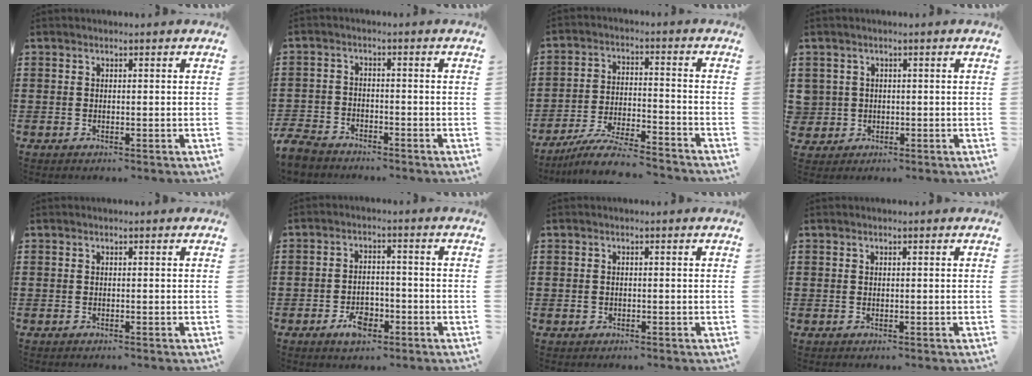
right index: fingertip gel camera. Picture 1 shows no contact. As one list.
[{"total": 4.0, "force": [-3.8, 0.9, 0.6], "torque": [-0.034, -0.006, -0.085]}, {"total": 7.8, "force": [-7.2, 0.1, 3.0], "torque": [-0.060, 0.001, -0.138]}, {"total": 2.2, "force": [0.0, 2.2, 0.0], "torque": [-0.012, 0.007, -0.002]}, {"total": 0.0}, {"total": 5.0, "force": [-2.4, 2.5, 3.5], "torque": [-0.056, 0.001, -0.043]}, {"total": 0.6, "force": [-0.2, 0.5, 0.2], "torque": [-0.006, 0.002, -0.004]}, {"total": 0.0}]